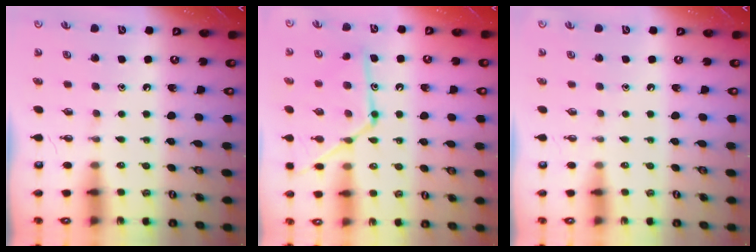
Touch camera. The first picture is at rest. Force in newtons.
{"total": 15.6, "press": 15.5, "slide": 1.2}
{"total": 0.0}